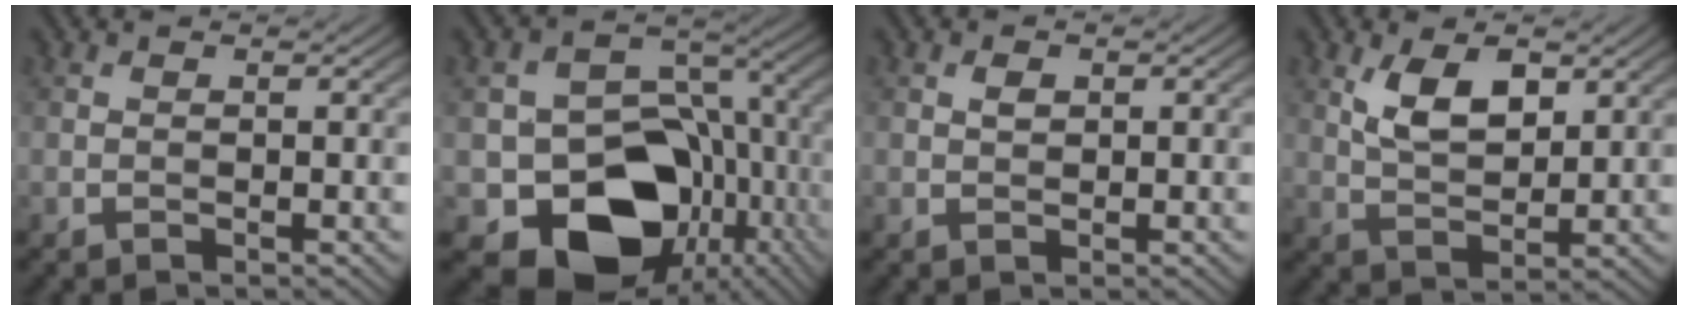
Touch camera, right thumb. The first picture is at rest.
{"total": 15.4, "force": [-5.8, 11.5, 8.5], "torque": [-0.130, -0.039, -0.093]}
{"total": 1.1, "force": [0.4, 0.7, 0.7], "torque": [-0.014, 0.003, 0.006]}
{"total": 6.1, "force": [2.7, 2.9, 4.7], "torque": [-0.098, -0.004, 0.052]}